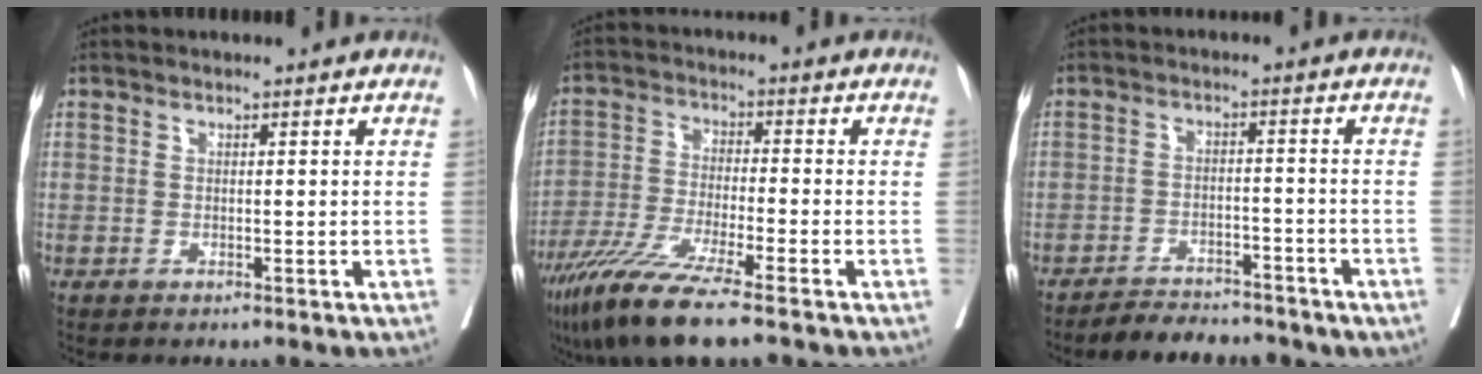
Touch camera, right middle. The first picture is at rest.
{"total": 11.2, "force": [-7.9, 0.1, 8.0], "torque": [-0.154, -0.040, -0.143]}
{"total": 9.1, "force": [-8.0, 3.2, 3.1], "torque": [-0.039, 0.004, -0.106]}